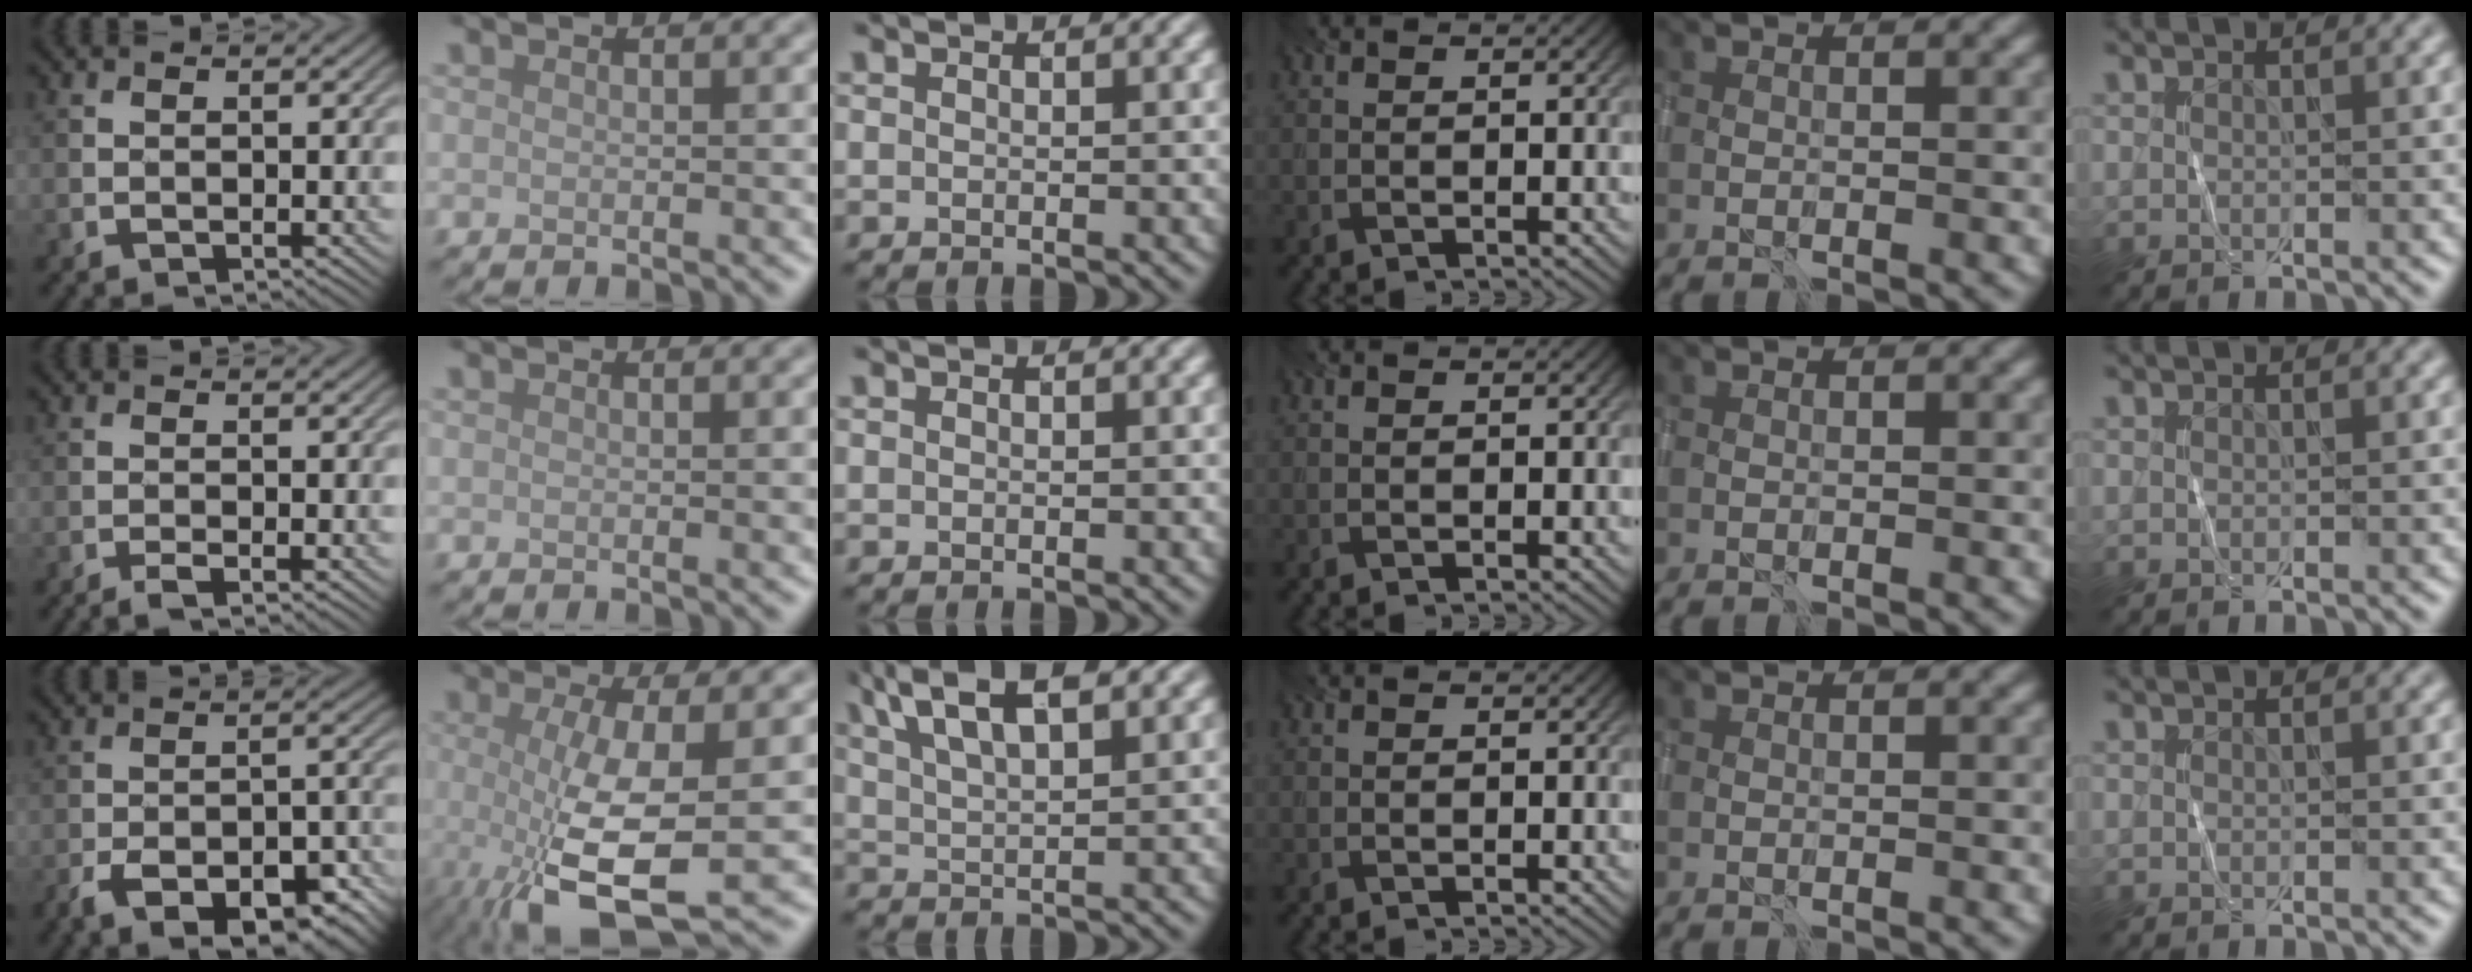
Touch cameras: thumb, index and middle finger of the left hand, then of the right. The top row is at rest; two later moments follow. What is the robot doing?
{"motion": "wrap", "object": "sponge"}